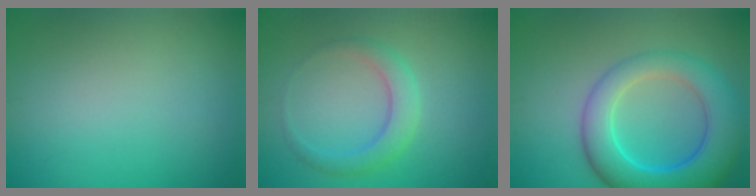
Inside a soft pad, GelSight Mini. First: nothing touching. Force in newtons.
{"total": 2.8, "press": 2.8, "slide": 0.1}
{"total": 8.1, "press": 8.1, "slide": 0.5}